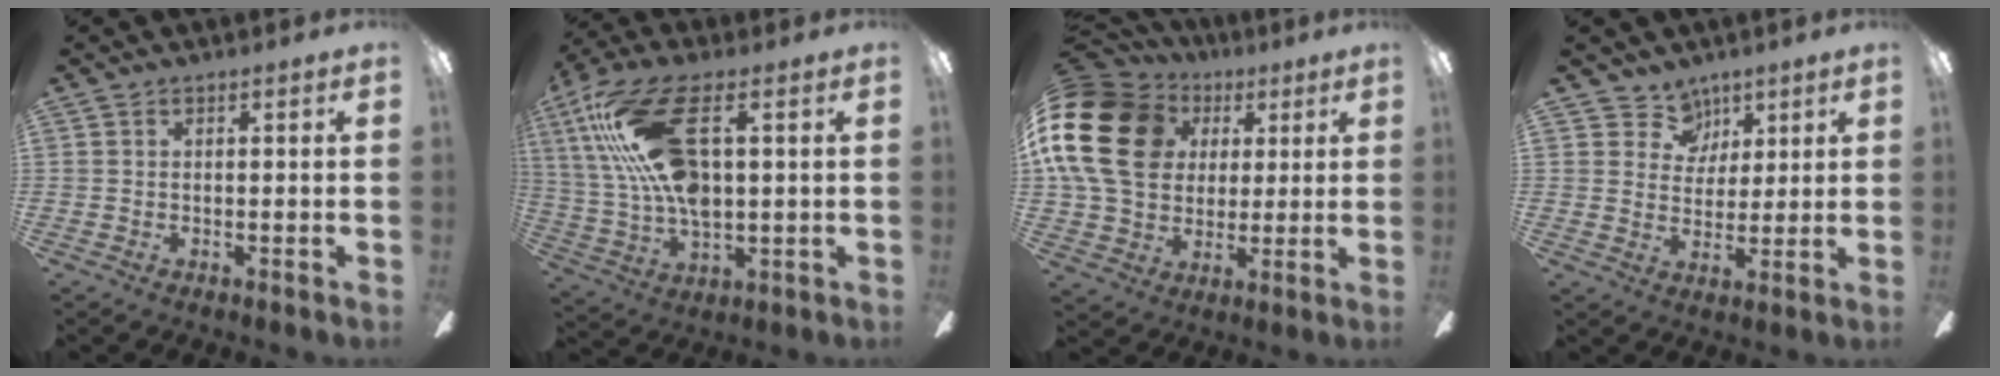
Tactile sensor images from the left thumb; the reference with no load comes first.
{"total": 21.6, "force": [6.4, 10.0, 18.1], "torque": [-0.375, -0.010, 0.106]}
{"total": 21.7, "force": [4.8, 17.5, 12.0], "torque": [-0.241, 0.003, 0.089]}
{"total": 7.2, "force": [4.6, 5.5, 0.6], "torque": [-0.021, -0.022, 0.086]}